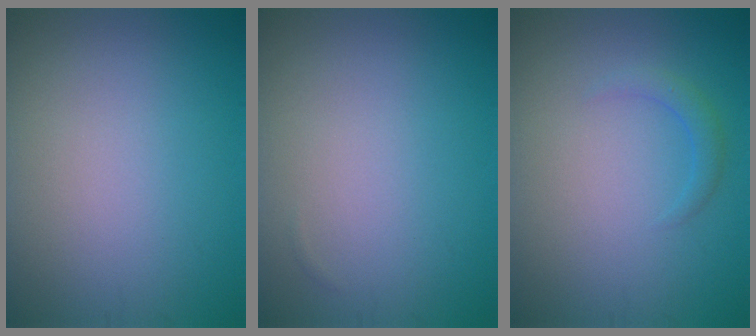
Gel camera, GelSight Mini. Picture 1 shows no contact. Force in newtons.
{"total": 0.0}
{"total": 1.3, "press": 1.3, "slide": 0.1}